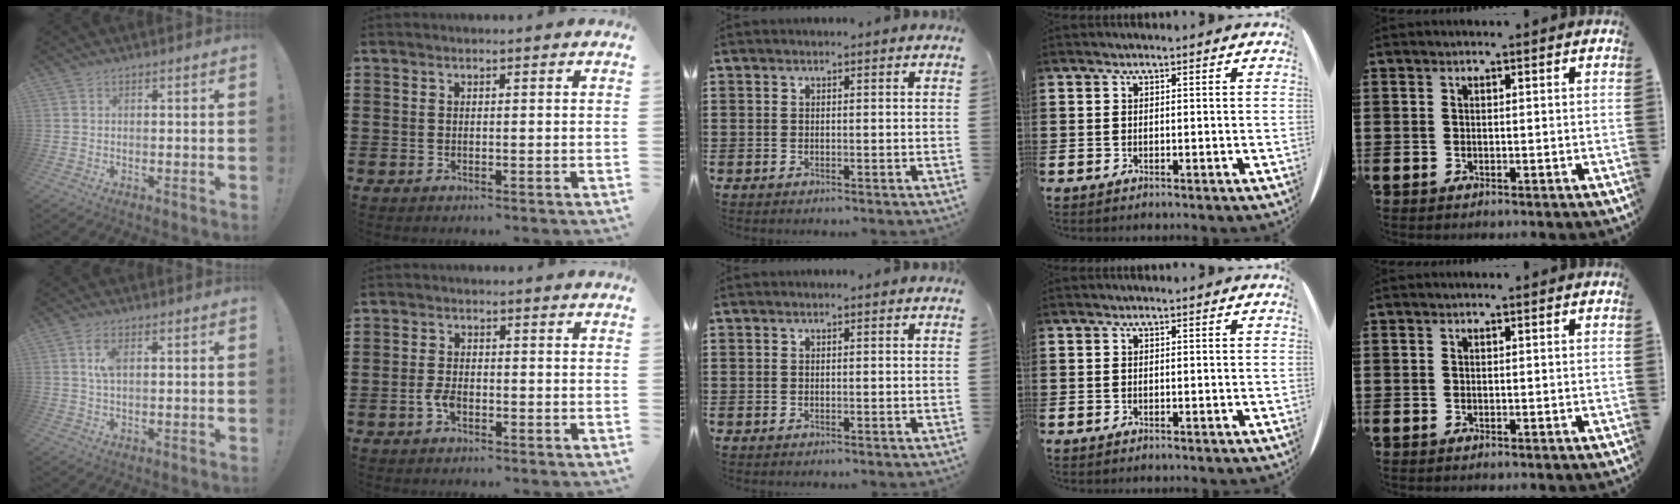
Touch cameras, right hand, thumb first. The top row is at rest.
{"thumb": {"total": 4.8, "force": [1.3, 2.2, 4.0], "torque": [-0.074, 0.005, 0.021]}, "index": {"total": 2.6, "force": [-1.2, 1.2, 2.0], "torque": [-0.053, -0.006, -0.025]}}